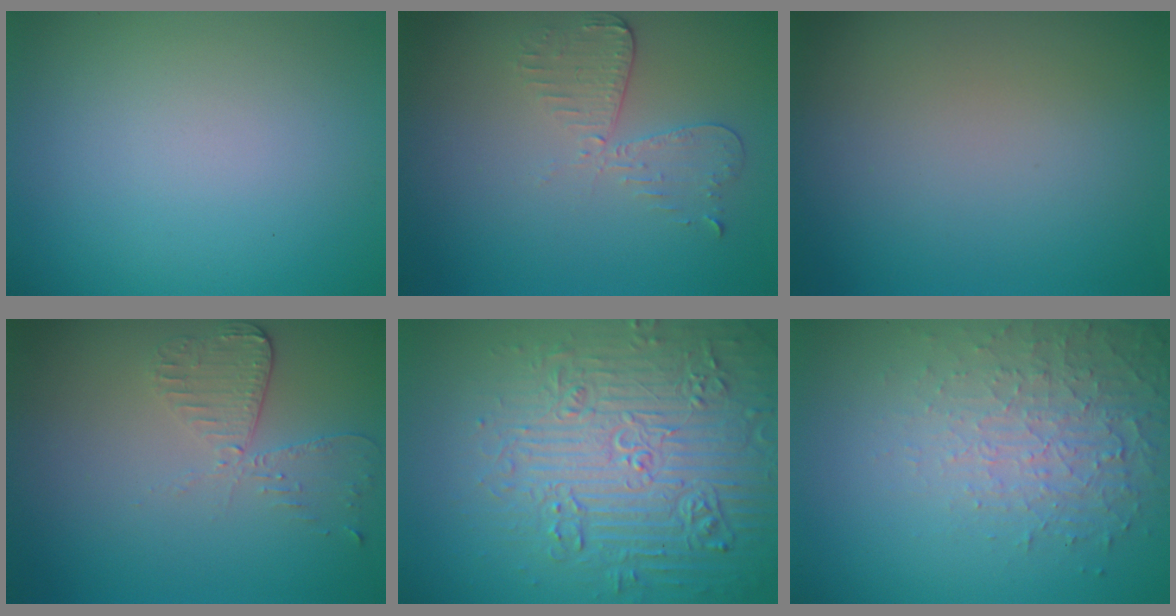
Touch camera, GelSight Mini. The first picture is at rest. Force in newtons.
{"total": 2.9, "press": 2.6, "slide": 1.4}
{"total": 0.0}
{"total": 2.9, "press": 2.6, "slide": 1.4}
{"total": 8.1, "press": 7.8, "slide": 1.9}
{"total": 4.9, "press": 3.3, "slide": 3.7}